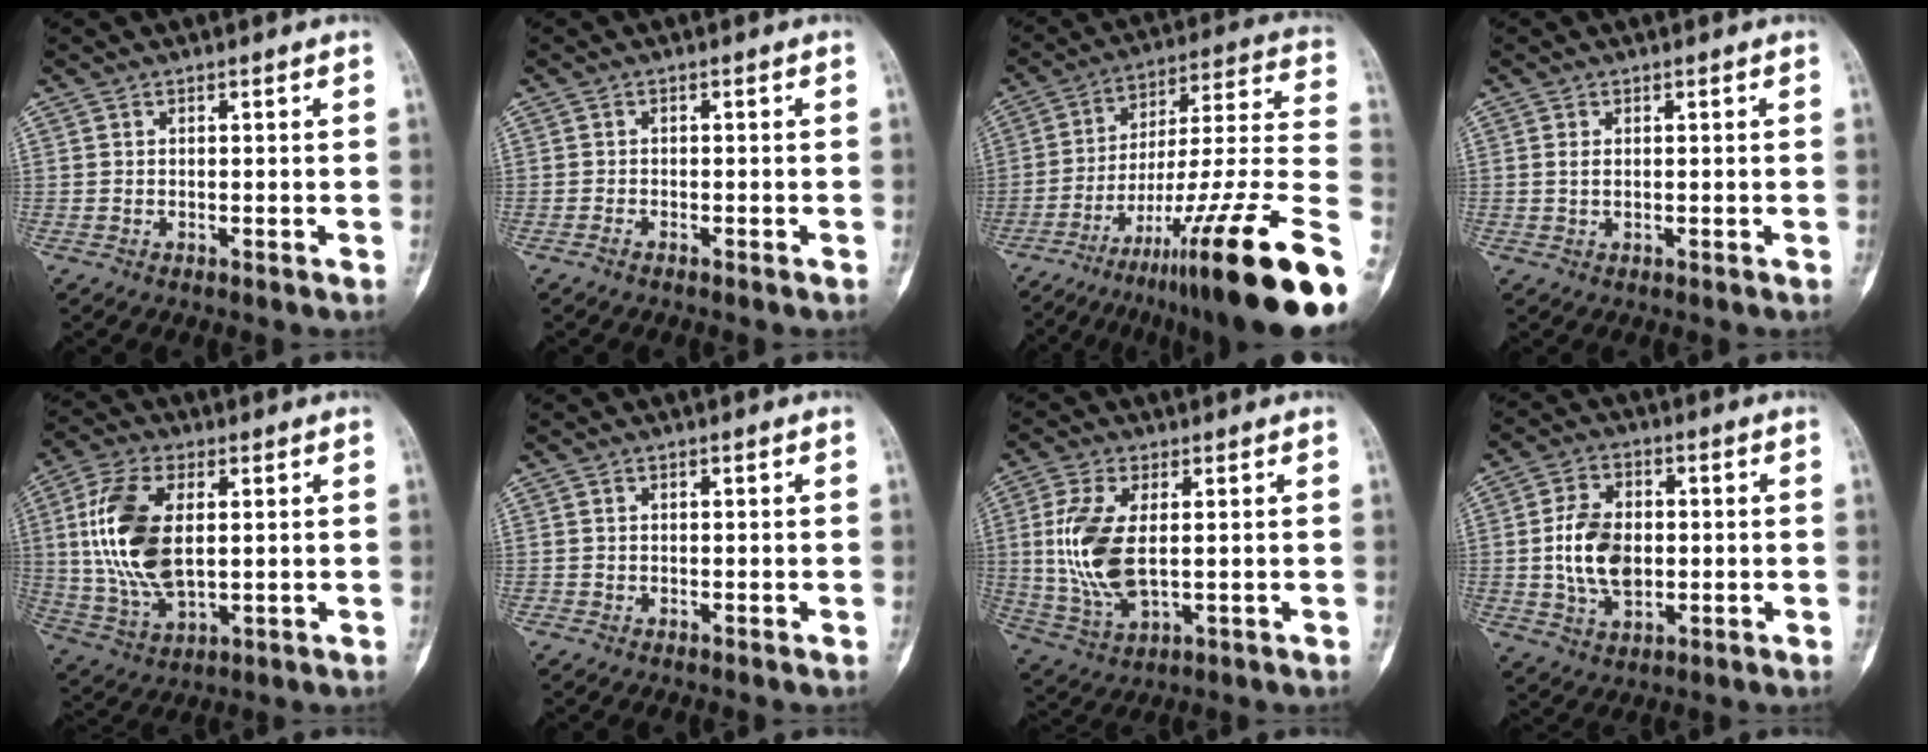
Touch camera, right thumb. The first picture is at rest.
{"total": 0.6, "force": [-0.5, 0.1, 0.3], "torque": [-0.012, 0.003, -0.008]}
{"total": 27.1, "force": [-14.1, 3.1, 22.9], "torque": [-0.286, 0.070, -0.218]}
{"total": 1.1, "force": [0.2, 0.5, 1.0], "torque": [-0.021, -0.003, 0.004]}
{"total": 15.9, "force": [2.2, 8.4, 13.3], "torque": [-0.271, -0.007, 0.047]}
{"total": 0.0}
{"total": 12.2, "force": [0.9, 6.0, 10.6], "torque": [-0.231, -0.010, 0.027]}
{"total": 10.7, "force": [-0.3, 7.1, 8.0], "torque": [-0.130, 0.003, -0.005]}